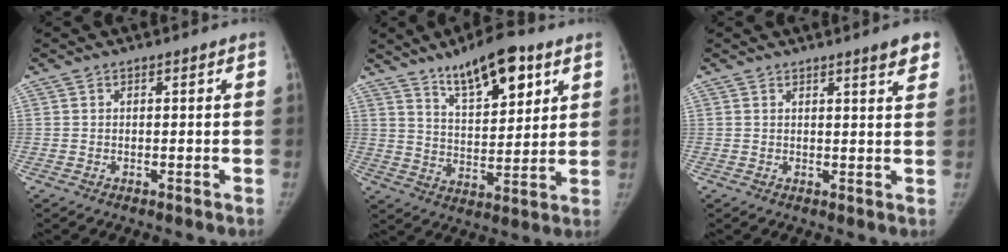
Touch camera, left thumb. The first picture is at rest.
{"total": 14.3, "force": [8.6, 5.5, 10.1], "torque": [-0.127, -0.042, 0.142]}
{"total": 4.5, "force": [3.0, 0.8, 3.2], "torque": [-0.030, -0.015, 0.035]}